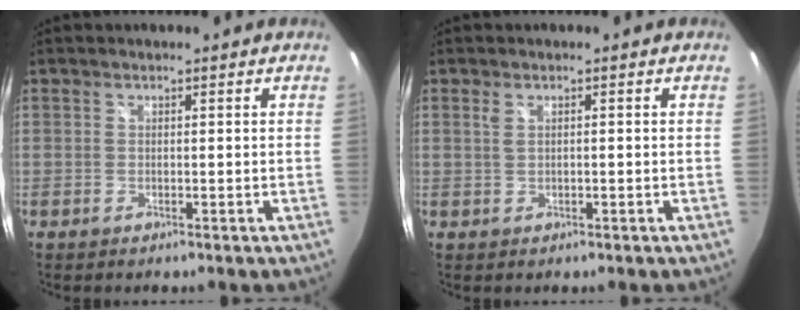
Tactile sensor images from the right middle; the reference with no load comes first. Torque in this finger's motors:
{"motor_torque": [-0.02, -0.04, 0.00, 0.00]}